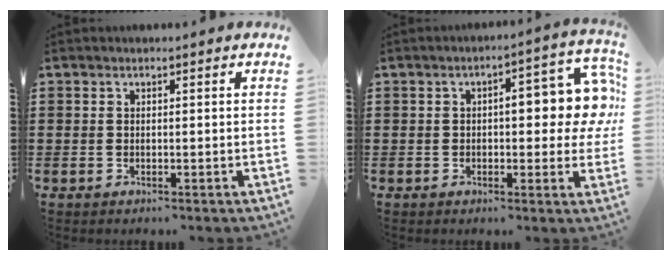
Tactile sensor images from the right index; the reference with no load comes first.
{"total": 10.2, "force": [1.9, 4.2, 9.1], "torque": [-0.111, -0.009, 0.021]}